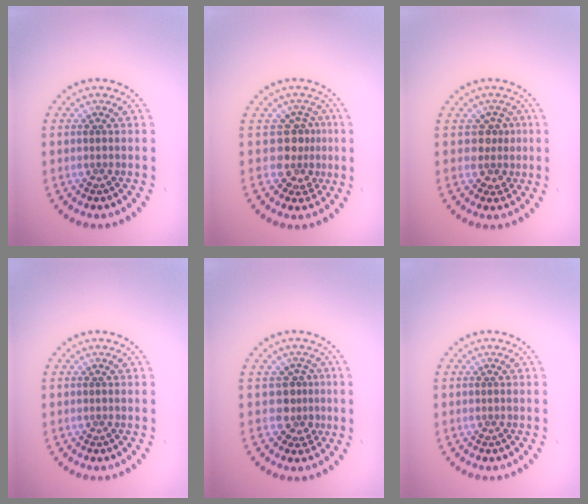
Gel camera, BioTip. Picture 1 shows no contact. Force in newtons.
{"total": 3.0, "press": 2.3, "slide": 1.8}
{"total": 2.2, "press": 1.7, "slide": 1.4}
{"total": 0.0}
{"total": 2.5, "press": 1.8, "slide": 1.7}
{"total": 0.0}